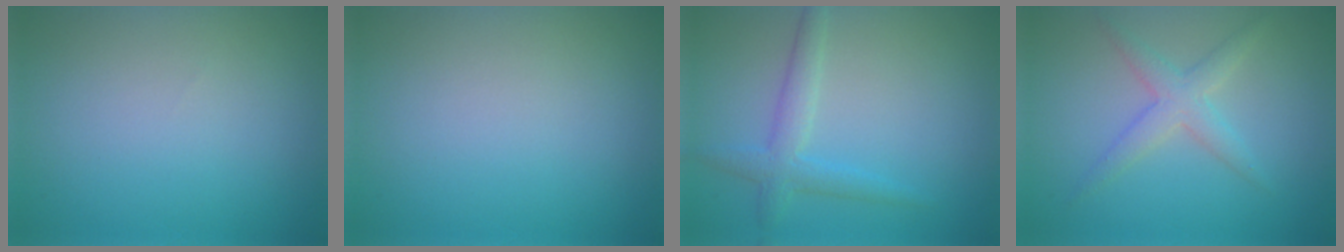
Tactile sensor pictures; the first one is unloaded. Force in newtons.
{"total": 0.0}
{"total": 2.8, "press": 2.8, "slide": 0.1}
{"total": 2.7, "press": 2.7, "slide": 0.1}